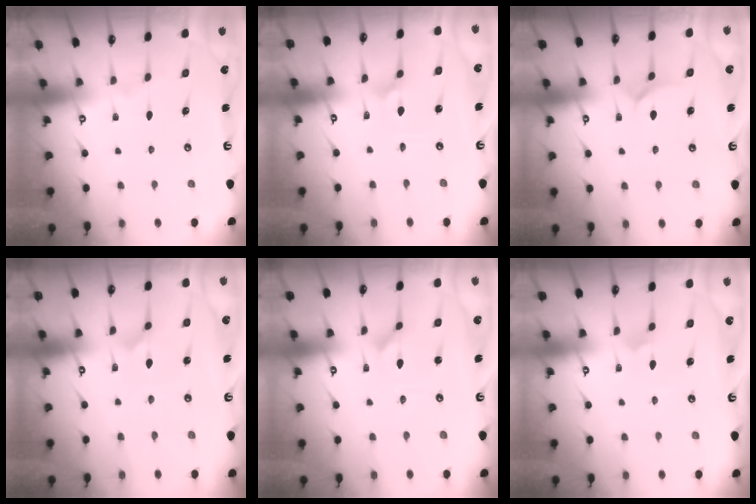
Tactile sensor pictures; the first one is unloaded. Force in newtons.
{"total": 1.7, "press": 1.7, "slide": 0.3}
{"total": 4.4, "press": 4.4, "slide": 0.3}
{"total": 2.5, "press": 2.4, "slide": 0.4}
{"total": 1.5, "press": 1.4, "slide": 0.3}
{"total": 5.7, "press": 5.7, "slide": 0.5}